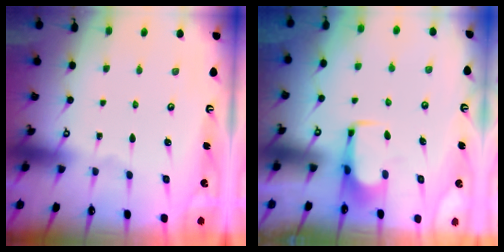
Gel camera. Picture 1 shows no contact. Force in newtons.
{"total": 2.0, "press": 2.0, "slide": 0.2}